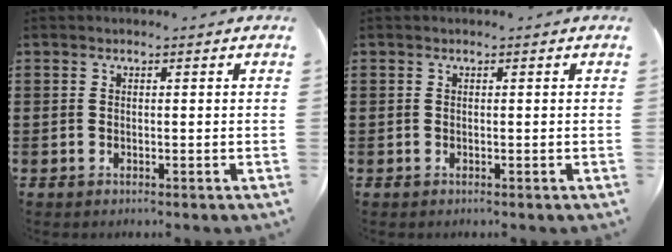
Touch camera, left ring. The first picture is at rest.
{"total": 0.0}